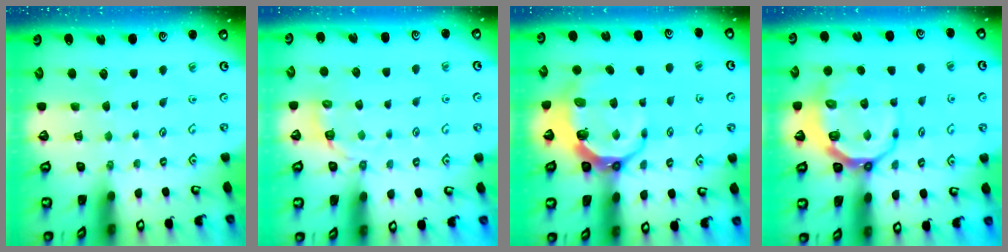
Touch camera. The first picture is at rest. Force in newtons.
{"total": 3.0, "press": 1.6, "slide": 2.5}
{"total": 9.6, "press": 8.7, "slide": 4.0}
{"total": 9.7, "press": 9.0, "slide": 3.8}